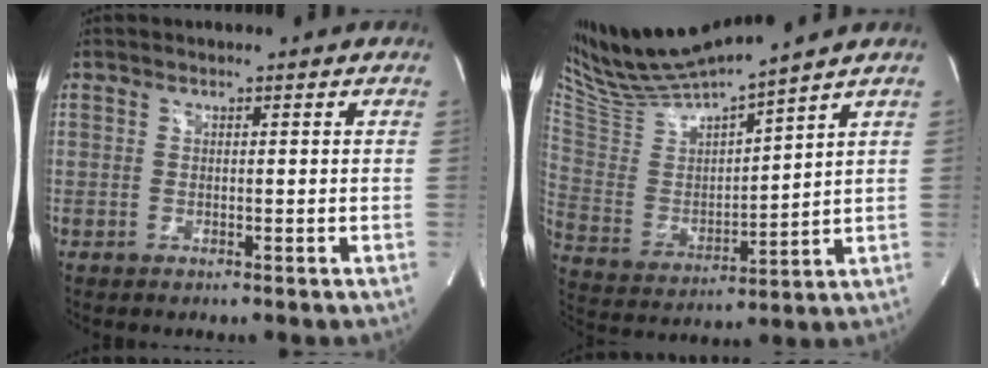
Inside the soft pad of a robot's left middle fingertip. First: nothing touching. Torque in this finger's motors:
{"motor_torque": [-0.08, -0.31, -0.03, 0.03]}